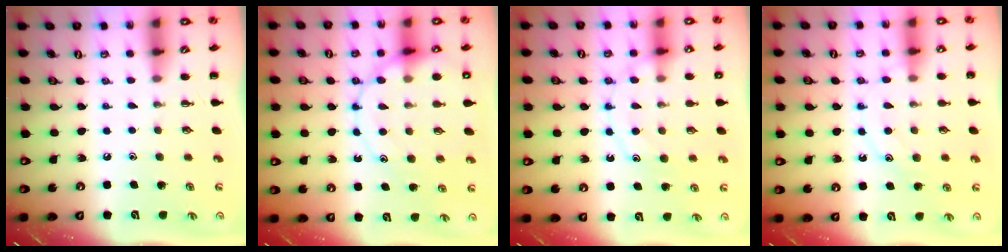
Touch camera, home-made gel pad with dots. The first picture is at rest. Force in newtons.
{"total": 14.5, "press": 14.4, "slide": 2.1}
{"total": 11.8, "press": 11.7, "slide": 1.1}
{"total": 11.9, "press": 11.9, "slide": 0.4}